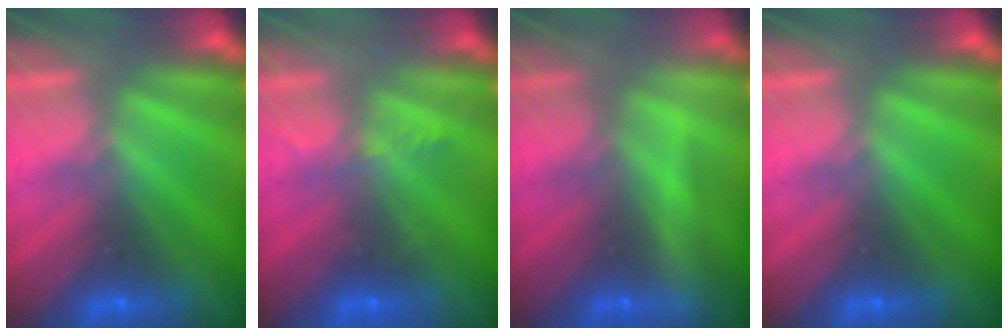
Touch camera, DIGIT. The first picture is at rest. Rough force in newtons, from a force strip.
{"total": 2.3}
{"total": 2.2}
{"total": 0.0}